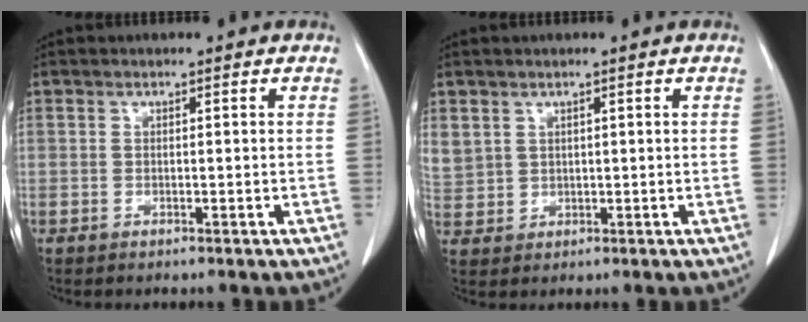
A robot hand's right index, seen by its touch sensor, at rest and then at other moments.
{"total": 6.5, "force": [2.7, 5.5, 2.1], "torque": [-0.076, 0.013, 0.069]}